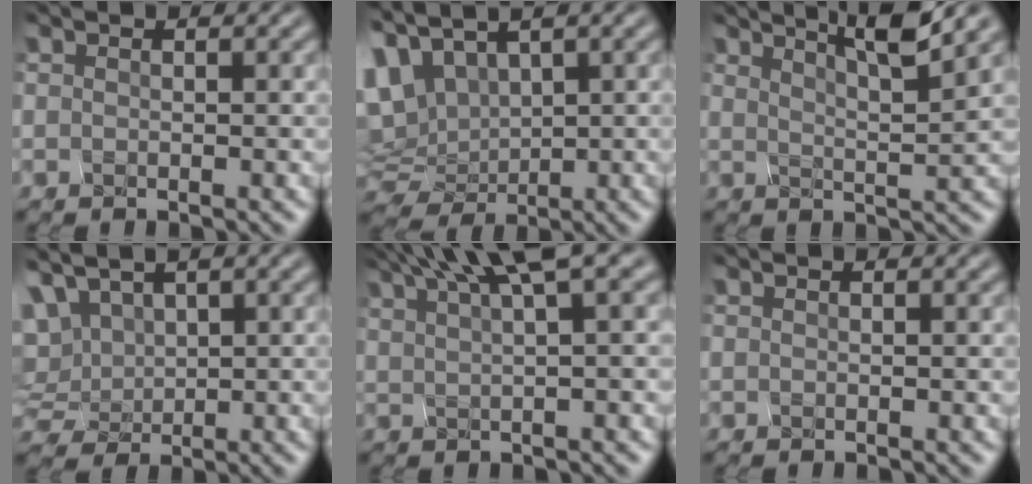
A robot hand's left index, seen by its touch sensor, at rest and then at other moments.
{"total": 4.9, "force": [2.8, 2.9, 2.8], "torque": [-0.087, 0.008, 0.063]}
{"total": 5.3, "force": [3.9, 0.5, 3.6], "torque": [-0.050, 0.014, 0.054]}
{"total": 5.4, "force": [3.5, 2.9, 2.9], "torque": [-0.093, 0.021, 0.074]}
{"total": 7.0, "force": [4.7, 1.2, 5.1], "torque": [-0.054, 0.029, 0.068]}
{"total": 0.0}